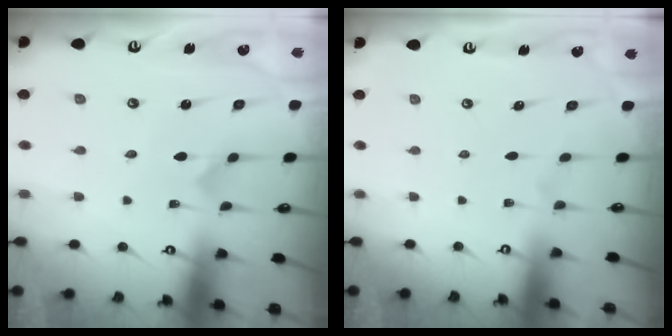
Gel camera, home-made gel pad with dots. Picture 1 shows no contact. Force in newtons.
{"total": 0.0}